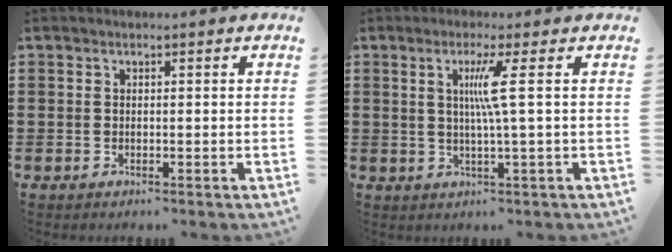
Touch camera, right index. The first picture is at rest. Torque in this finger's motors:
{"motor_torque": [0.72, -0.08, 0.33, 0.11]}